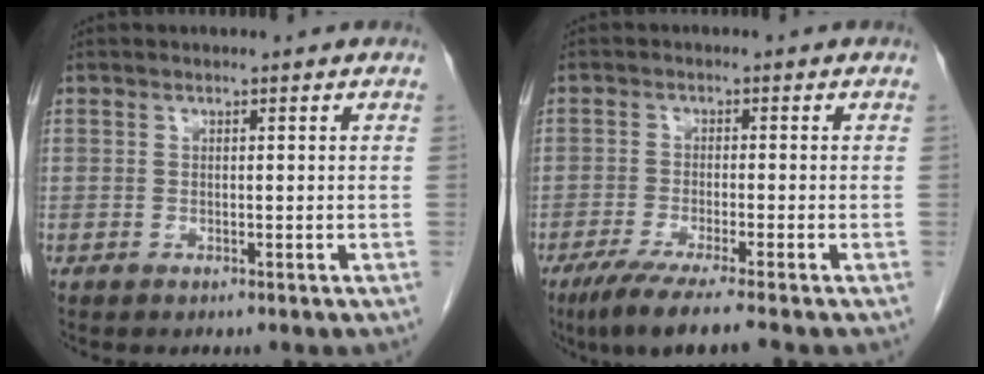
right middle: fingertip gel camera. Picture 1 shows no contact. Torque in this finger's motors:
{"motor_torque": [0.06, -0.03, 0.07, 0.07]}